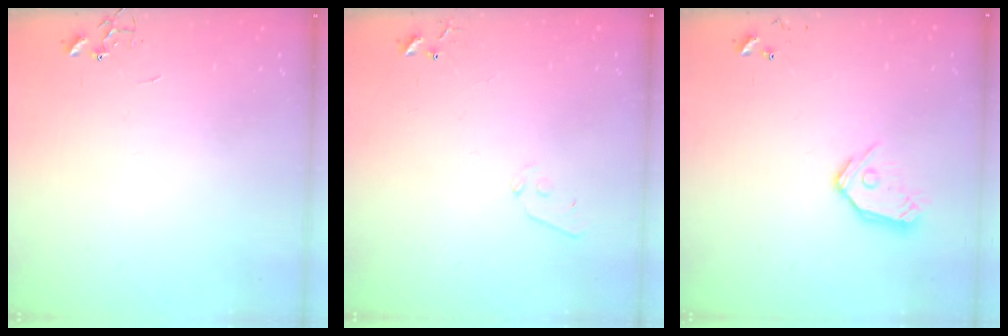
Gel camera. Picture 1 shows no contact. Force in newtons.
{"total": 5.2, "press": 5.2, "slide": 0.5}
{"total": 10.1, "press": 10.1, "slide": 1.2}